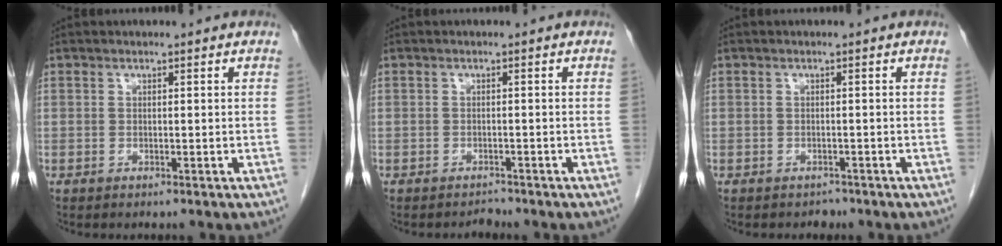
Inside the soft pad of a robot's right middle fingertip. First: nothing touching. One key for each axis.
{"total": 1.0, "fx": -1.0, "fy": 0.1, "fz": -0.3, "tx": 0.004, "ty": -0.007, "tz": -0.016}
{"total": 1.2, "fx": -1.0, "fy": 0.6, "fz": -0.2, "tx": -0.007, "ty": -0.001, "tz": -0.016}